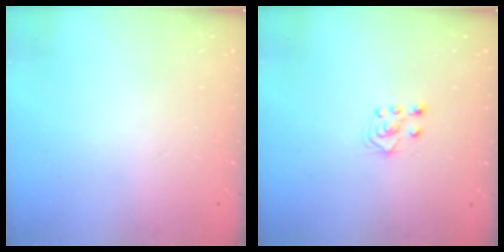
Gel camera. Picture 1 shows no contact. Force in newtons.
{"total": 4.1, "press": 4.1, "slide": 0.7}